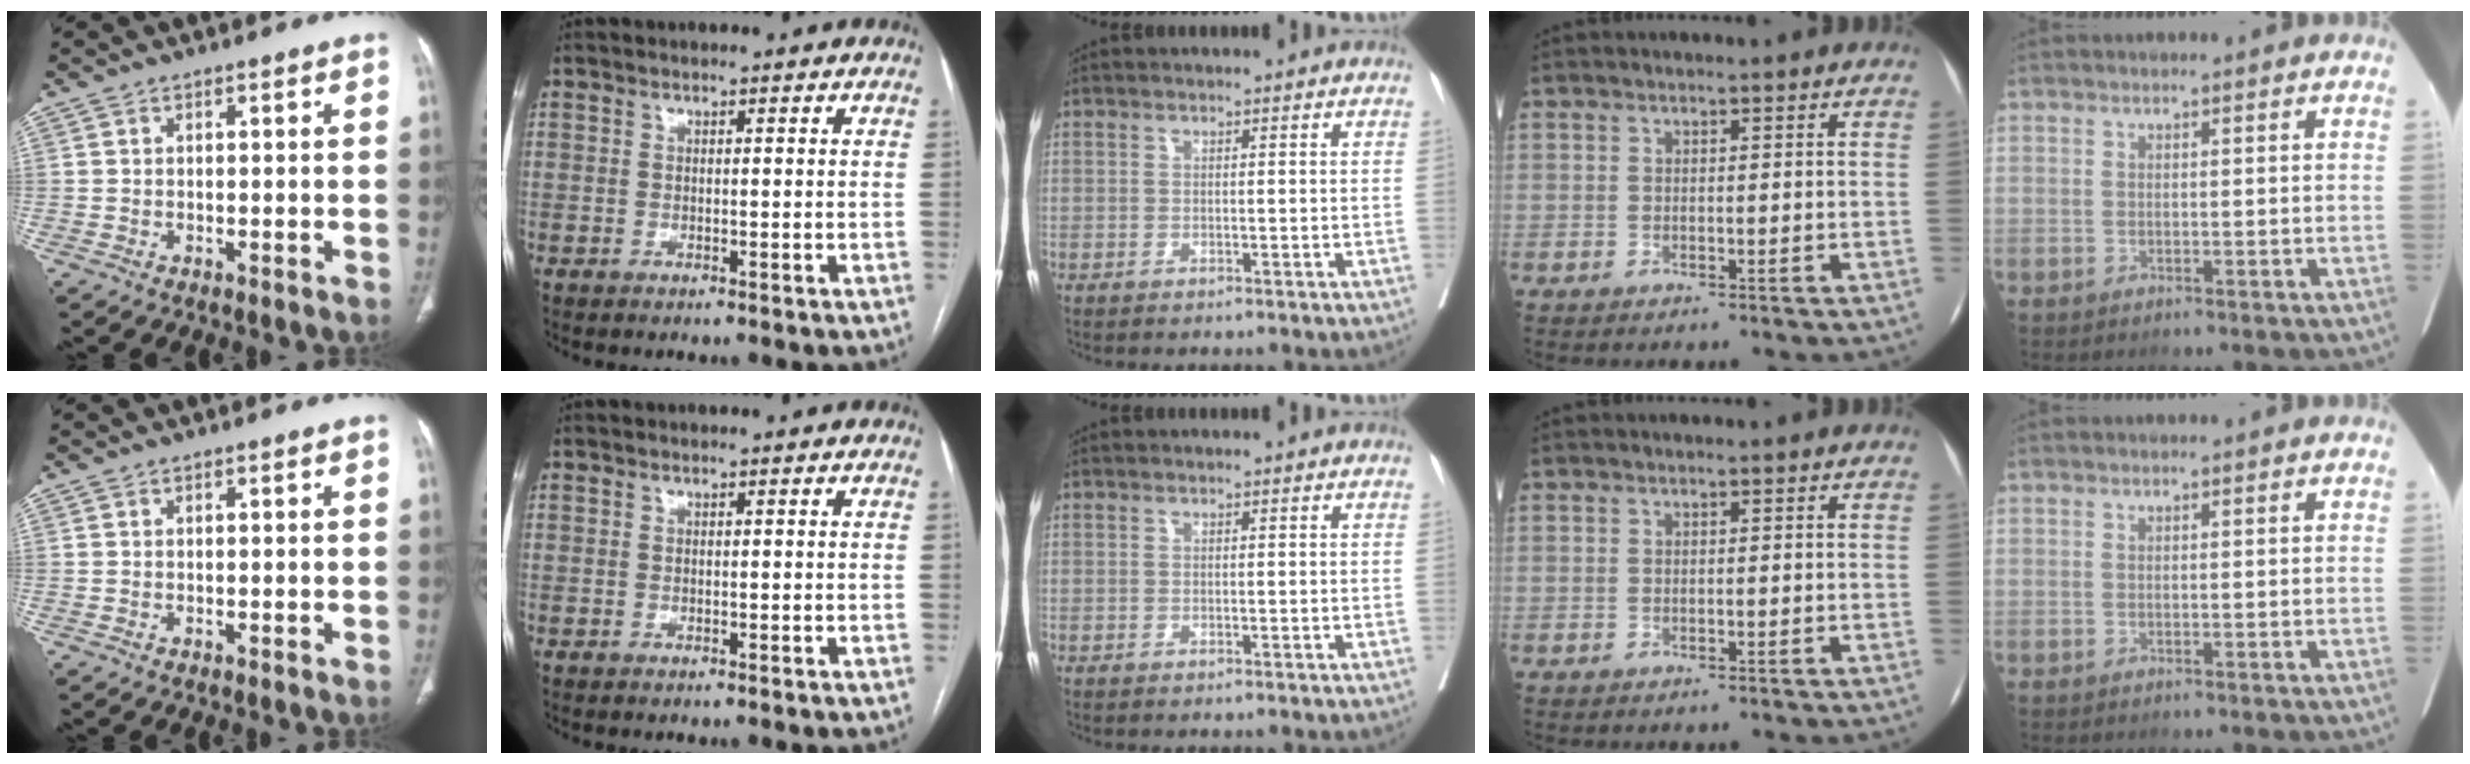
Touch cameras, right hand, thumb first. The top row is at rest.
{}